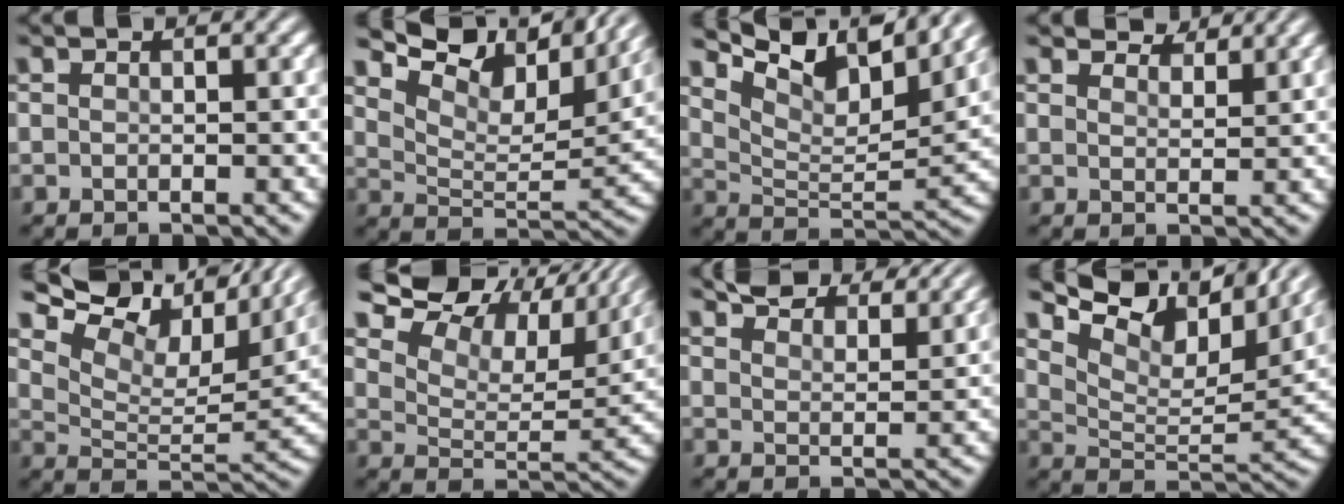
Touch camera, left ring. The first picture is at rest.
{"total": 11.7, "force": [9.3, 3.7, 6.1], "torque": [-0.122, 0.010, 0.151]}
{"total": 9.9, "force": [7.1, 3.4, 6.0], "torque": [-0.107, 0.009, 0.122]}
{"total": 3.4, "force": [3.3, 0.4, 0.7], "torque": [-0.019, 0.002, 0.043]}
{"total": 14.1, "force": [10.2, 5.7, 7.9], "torque": [-0.159, 0.042, 0.156]}
{"total": 12.8, "force": [9.4, 5.5, 6.6], "torque": [-0.133, 0.021, 0.138]}
{"total": 6.4, "force": [5.8, 1.4, 2.2], "torque": [-0.042, 0.011, 0.081]}
{"total": 12.4, "force": [9.2, 4.5, 7.0], "torque": [-0.142, 0.019, 0.159]}